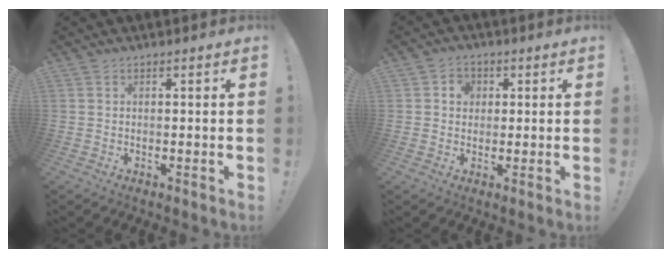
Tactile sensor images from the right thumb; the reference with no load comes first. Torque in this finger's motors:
{"motor_torque": [0.41, 0.61, -0.04, -0.29, 0.00]}